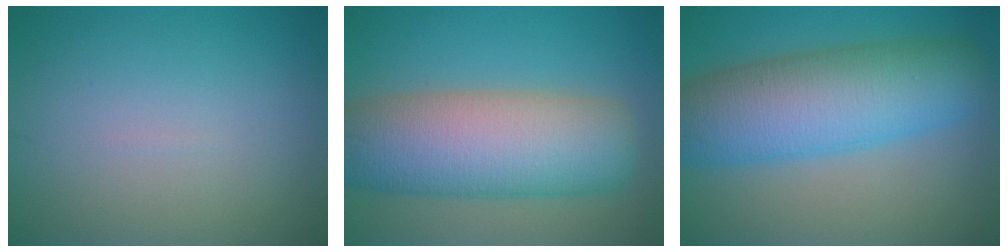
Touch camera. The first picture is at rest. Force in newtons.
{"total": 11.0, "press": 11.0, "slide": 0.3}
{"total": 10.1, "press": 10.1, "slide": 0.3}